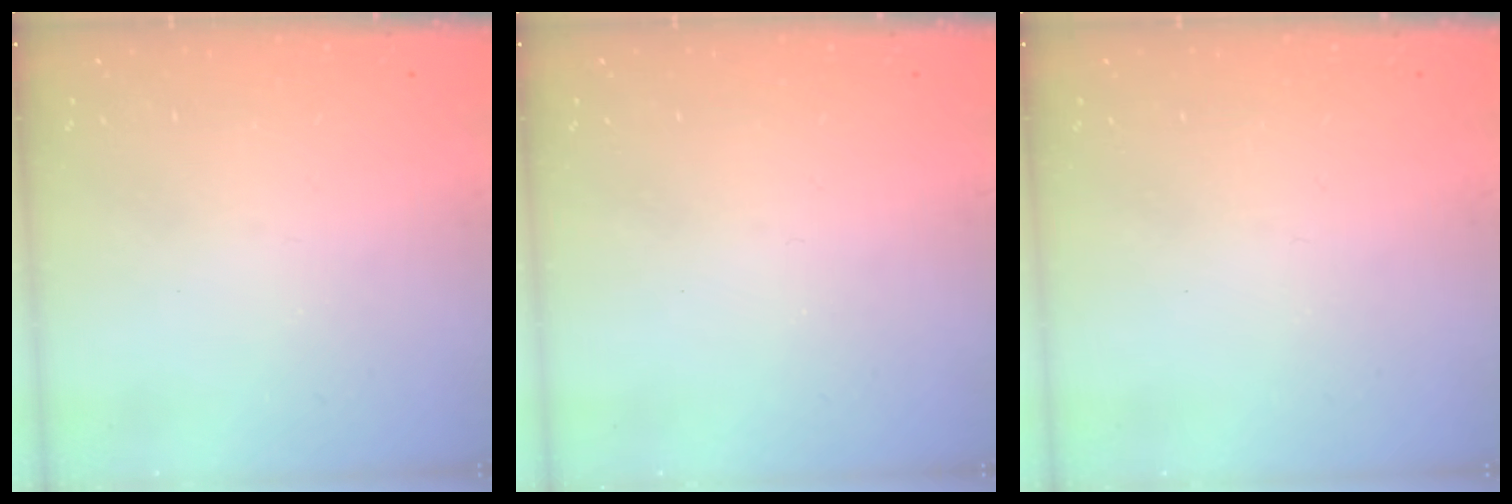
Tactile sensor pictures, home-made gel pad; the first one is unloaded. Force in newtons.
{"total": 0.0}
{"total": 0.0}